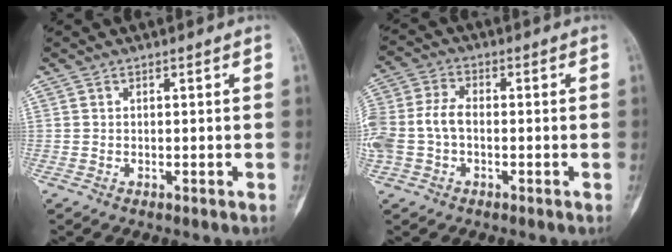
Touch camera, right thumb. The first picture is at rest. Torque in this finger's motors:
{"motor_torque": [1.12, 1.06, 0.73, -0.21, 0.12]}